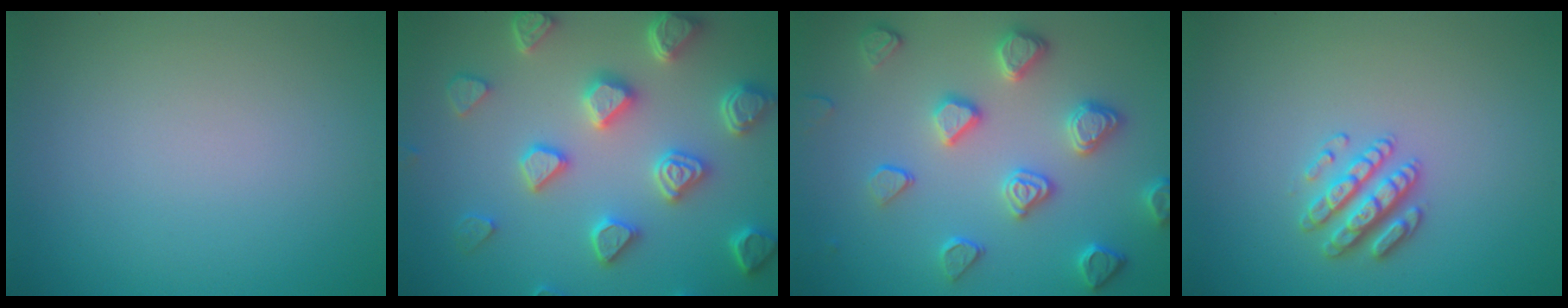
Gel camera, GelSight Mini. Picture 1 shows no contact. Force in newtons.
{"total": 6.1, "press": 5.3, "slide": 3.0}
{"total": 4.6, "press": 4.2, "slide": 2.0}
{"total": 2.6, "press": 2.6, "slide": 0.5}